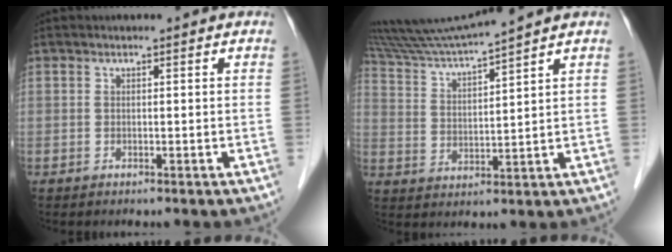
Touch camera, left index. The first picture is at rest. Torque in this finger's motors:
{"motor_torque": [0.65, -0.99, 0.13, 0.07]}